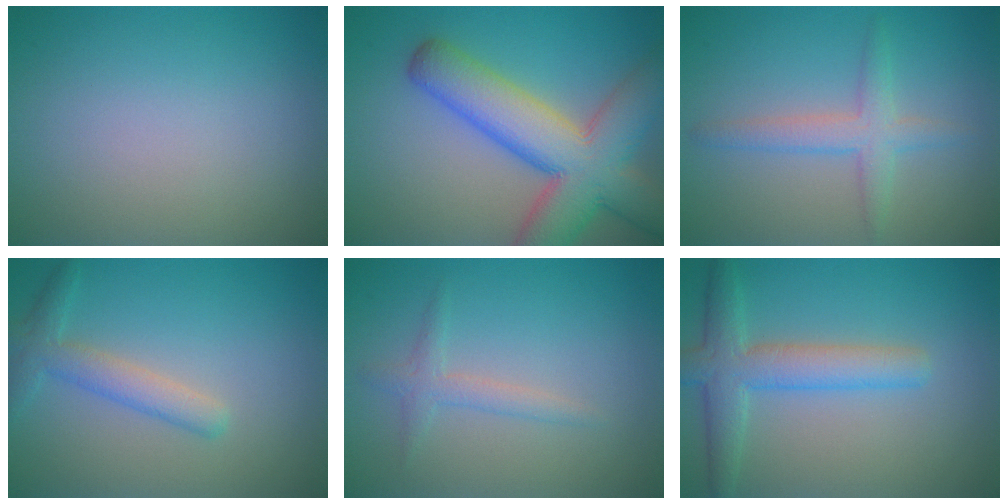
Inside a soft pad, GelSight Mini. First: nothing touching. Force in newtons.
{"total": 10.5, "press": 10.5, "slide": 0.4}
{"total": 2.7, "press": 2.7, "slide": 0.2}
{"total": 2.9, "press": 2.9, "slide": 0.1}
{"total": 1.7, "press": 1.7, "slide": 0.1}
{"total": 4.5, "press": 4.5, "slide": 0.2}